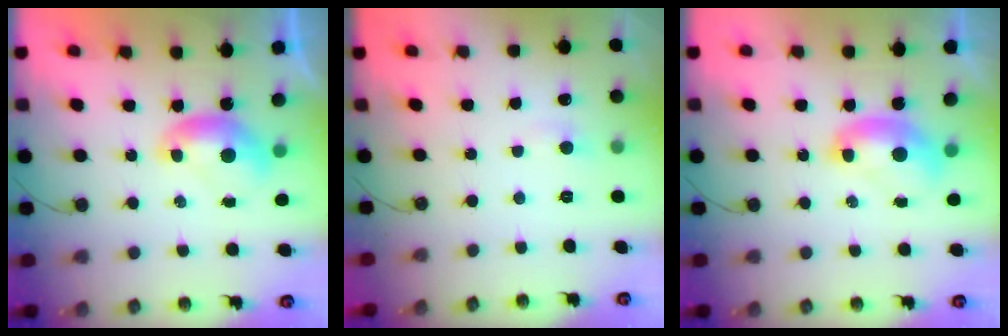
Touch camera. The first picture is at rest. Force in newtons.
{"total": 0.8, "press": 0.4, "slide": 0.6}
{"total": 2.0, "press": 2.0, "slide": 0.0}